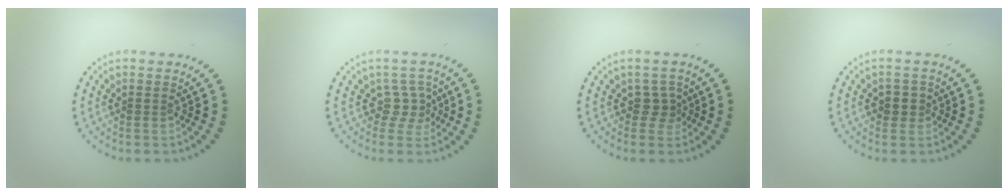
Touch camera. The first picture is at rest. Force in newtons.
{"total": 2.2, "press": 1.7, "slide": 1.3}
{"total": 1.6, "press": 1.3, "slide": 0.9}
{"total": 1.7, "press": 1.6, "slide": 0.6}